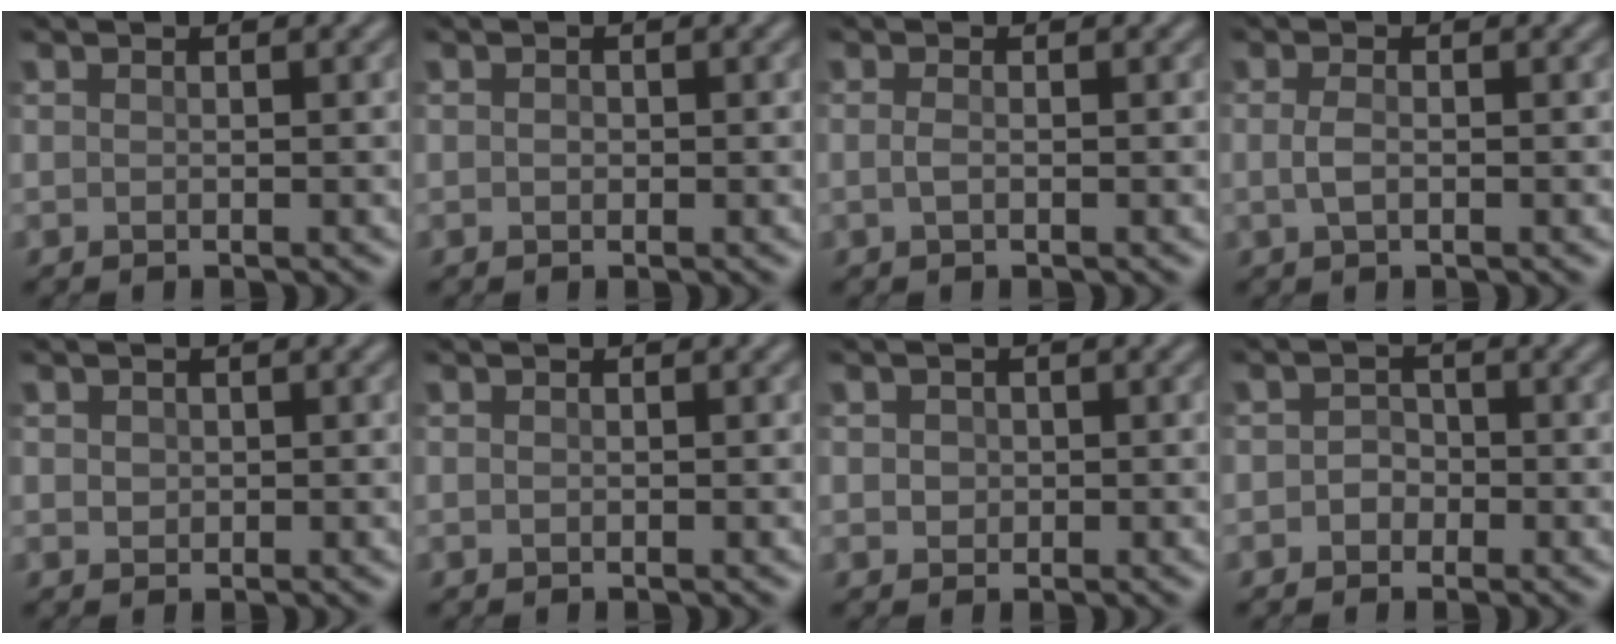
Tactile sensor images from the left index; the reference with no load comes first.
{"total": 0.6, "force": [0.0, 0.5, 0.3], "torque": [-0.006, -0.002, -0.002]}
{"total": 0.9, "force": [-0.2, 0.3, 0.8], "torque": [-0.020, -0.002, -0.006]}
{"total": 1.5, "force": [-0.2, 0.7, 1.3], "torque": [-0.031, 0.000, -0.007]}
{"total": 0.9, "force": [0.2, 0.8, 0.3], "torque": [-0.006, 0.000, 0.004]}
{"total": 0.0}
{"total": 1.2, "force": [0.2, 1.1, 0.4], "torque": [-0.003, 0.001, 0.001]}
{"total": 1.6, "force": [-0.5, 1.4, 0.5], "torque": [0.006, 0.001, -0.019]}